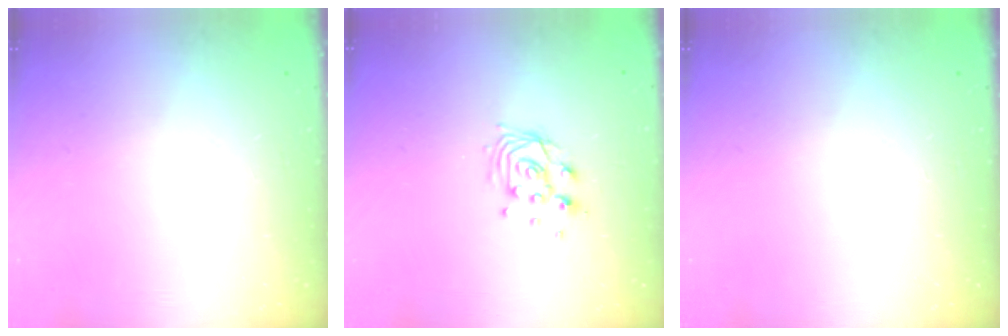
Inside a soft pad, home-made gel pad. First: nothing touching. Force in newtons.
{"total": 8.9, "press": 8.9, "slide": 1.0}
{"total": 0.0}